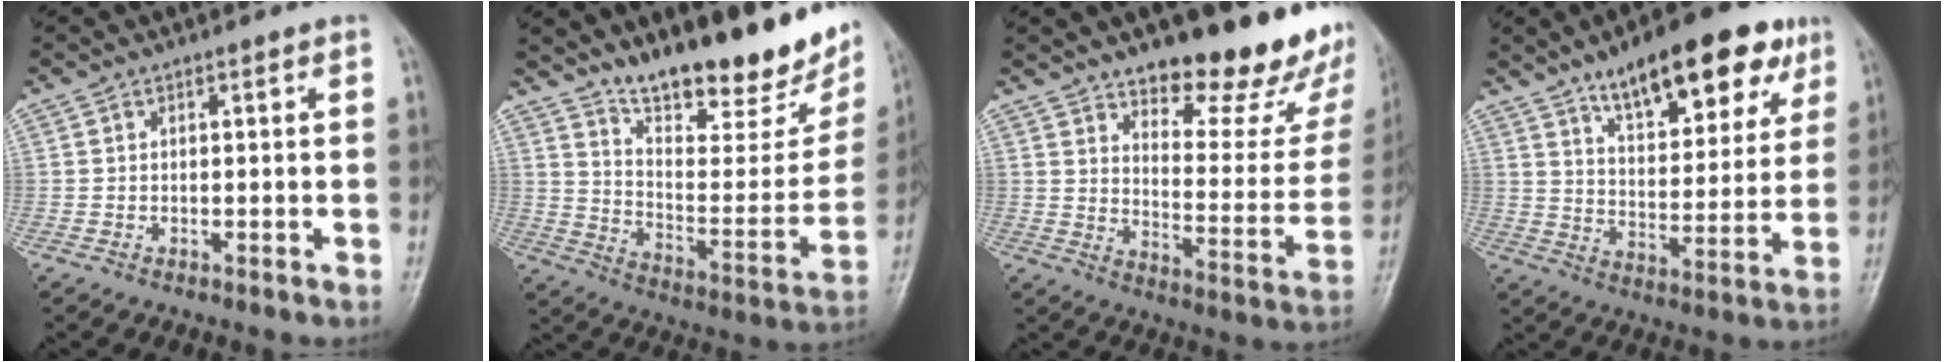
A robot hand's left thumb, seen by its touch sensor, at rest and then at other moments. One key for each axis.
{"total": 23.7, "fx": 17.7, "fy": 7.2, "fz": 14.0, "tx": -0.166, "ty": -0.101, "tz": 0.267}
{"total": 23.0, "fx": 16.4, "fy": 8.3, "fz": 13.9, "tx": -0.134, "ty": -0.110, "tz": 0.219}
{"total": 19.2, "fx": 11.7, "fy": 7.6, "fz": 13.2, "tx": -0.146, "ty": -0.042, "tz": 0.178}